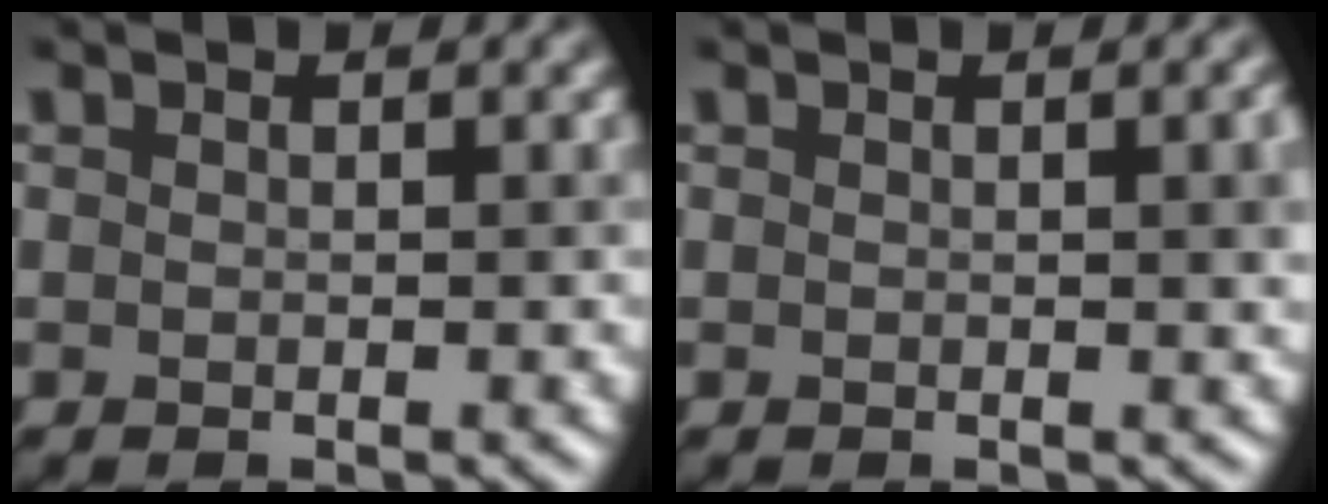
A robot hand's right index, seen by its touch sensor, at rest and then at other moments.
{"total": 2.5, "force": [0.3, 0.8, 2.3], "torque": [-0.014, 0.013, 0.000]}